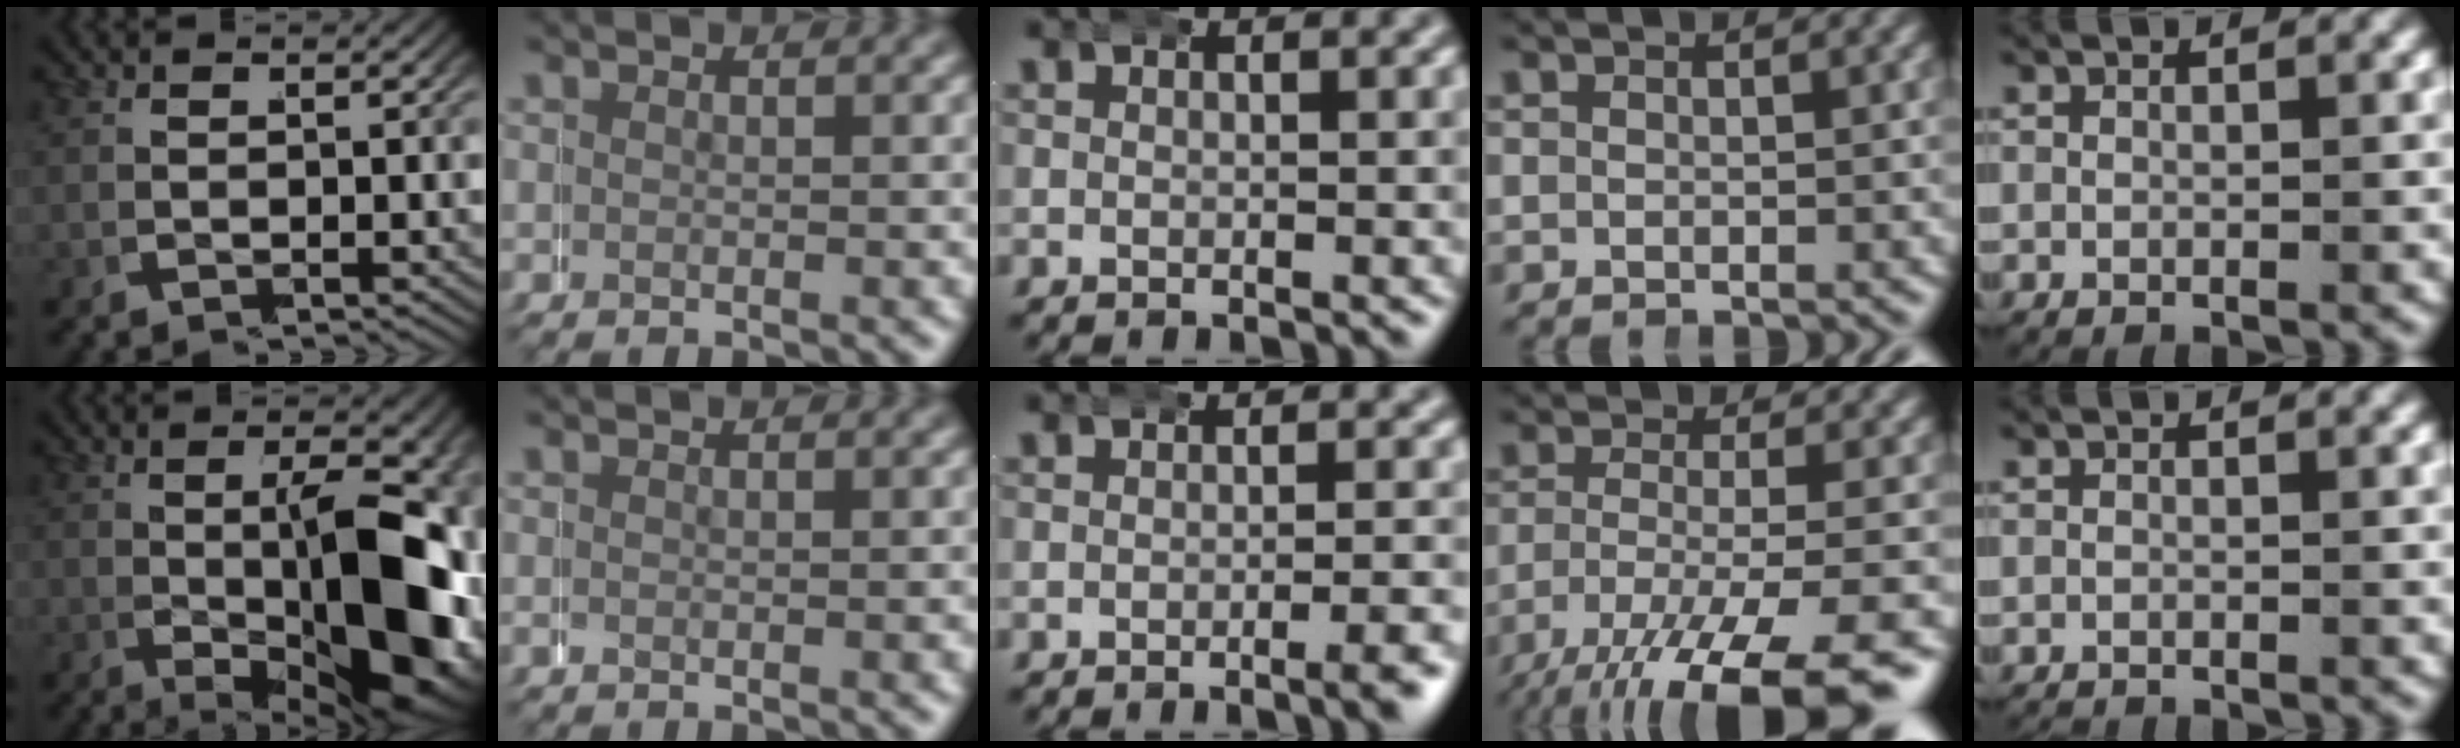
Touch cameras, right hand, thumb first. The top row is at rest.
{"thumb": {"total": 15.5, "force": [-2.9, 7.2, 13.4], "torque": [-0.201, -0.023, -0.030]}, "middle": {"total": 1.8, "force": [-1.2, -0.3, 1.4], "torque": [-0.022, 0.005, -0.022]}, "ring": {"total": 9.3, "force": [-5.0, 3.5, 7.0], "torque": [-0.128, -0.049, -0.048]}, "little": {"total": 0.8, "force": [-0.8, -0.1, -0.1], "torque": [-0.006, -0.009, -0.010]}}